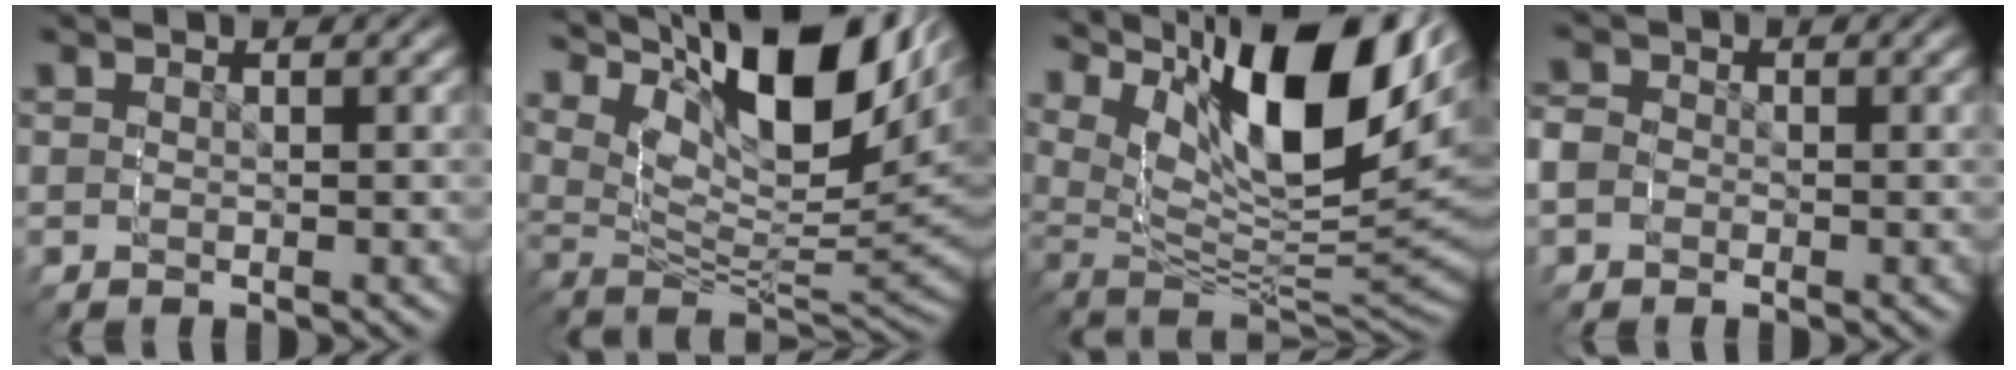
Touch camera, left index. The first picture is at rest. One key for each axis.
{"total": 11.3, "fx": 6.2, "fy": 5.6, "fz": 7.6, "tx": -0.143, "ty": 0.030, "tz": 0.081}
{"total": 14.4, "fx": 6.6, "fy": 7.7, "fz": 10.2, "tx": -0.174, "ty": 0.036, "tz": 0.083}
{"total": 2.7, "fx": -0.9, "fy": 2.4, "fz": -0.8, "tx": -0.003, "ty": -0.033, "tz": -0.006}